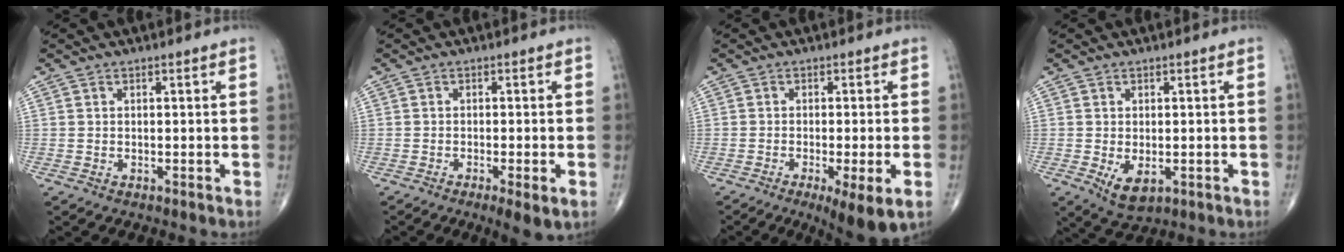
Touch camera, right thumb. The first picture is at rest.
{"total": 4.6, "force": [-1.9, 0.8, 4.1], "torque": [-0.070, -0.010, -0.033]}
{"total": 8.3, "force": [-3.4, 1.5, 7.4], "torque": [-0.112, -0.012, -0.051]}
{"total": 4.9, "force": [-1.2, 2.8, 3.8], "torque": [-0.059, -0.010, -0.008]}